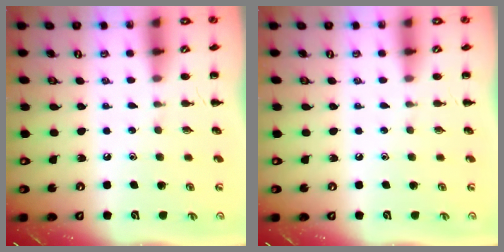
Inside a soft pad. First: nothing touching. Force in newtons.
{"total": 0.0}